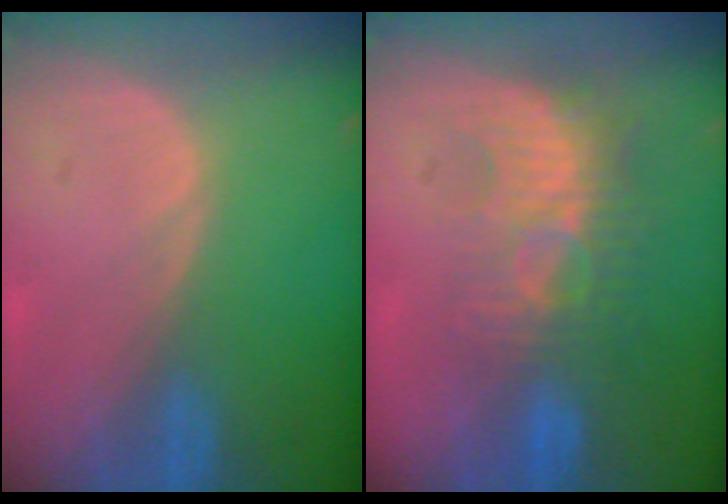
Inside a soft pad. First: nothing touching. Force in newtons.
{"total": 8.7, "press": 8.1, "slide": 3.2}